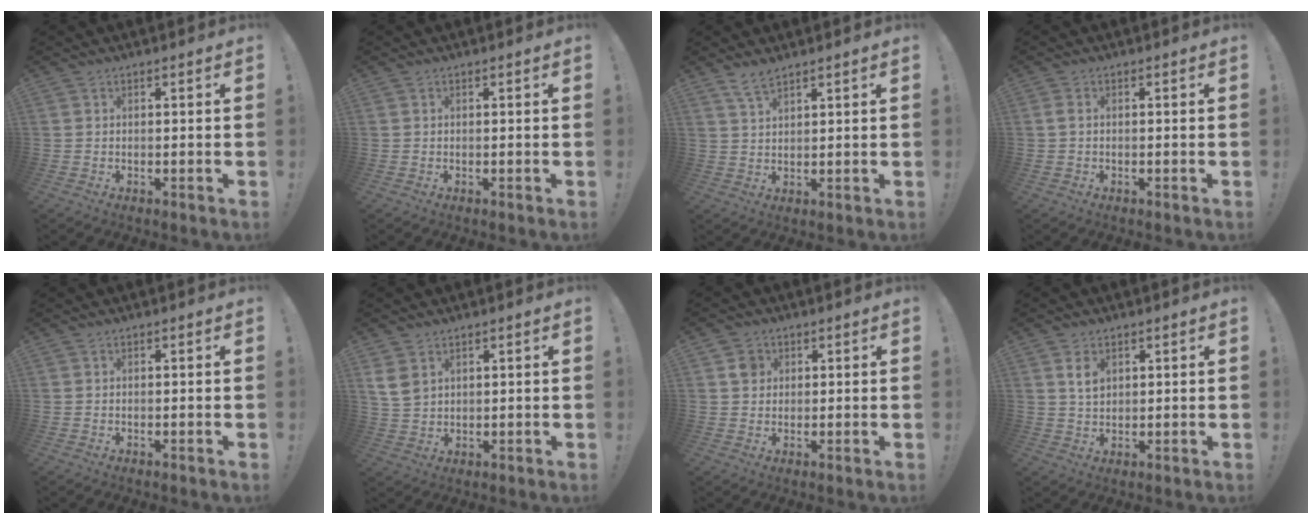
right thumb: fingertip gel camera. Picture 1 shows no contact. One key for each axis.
{"total": 0.0}
{"total": 4.5, "fx": 3.5, "fy": 1.2, "fz": 2.4, "tx": -0.049, "ty": -0.016, "tz": 0.064}
{"total": 1.1, "fx": 0.2, "fy": 0.5, "fz": 1.0, "tx": -0.019, "ty": 0.003, "tz": 0.003}
{"total": 0.0}
{"total": 5.7, "fx": 2.8, "fy": 3.7, "fz": 3.3, "tx": -0.068, "ty": -0.007, "tz": 0.057}
{"total": 3.7, "fx": 1.3, "fy": 3.3, "fz": 1.0, "tx": -0.007, "ty": 0.000, "tz": 0.023}
{"total": 4.6, "fx": 2.1, "fy": 2.8, "fz": 2.9, "tx": -0.042, "ty": -0.006, "tz": 0.037}